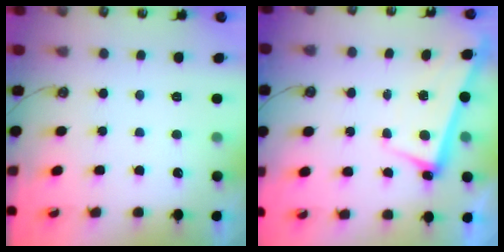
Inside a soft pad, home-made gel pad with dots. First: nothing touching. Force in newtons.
{"total": 2.4, "press": 2.3, "slide": 0.9}